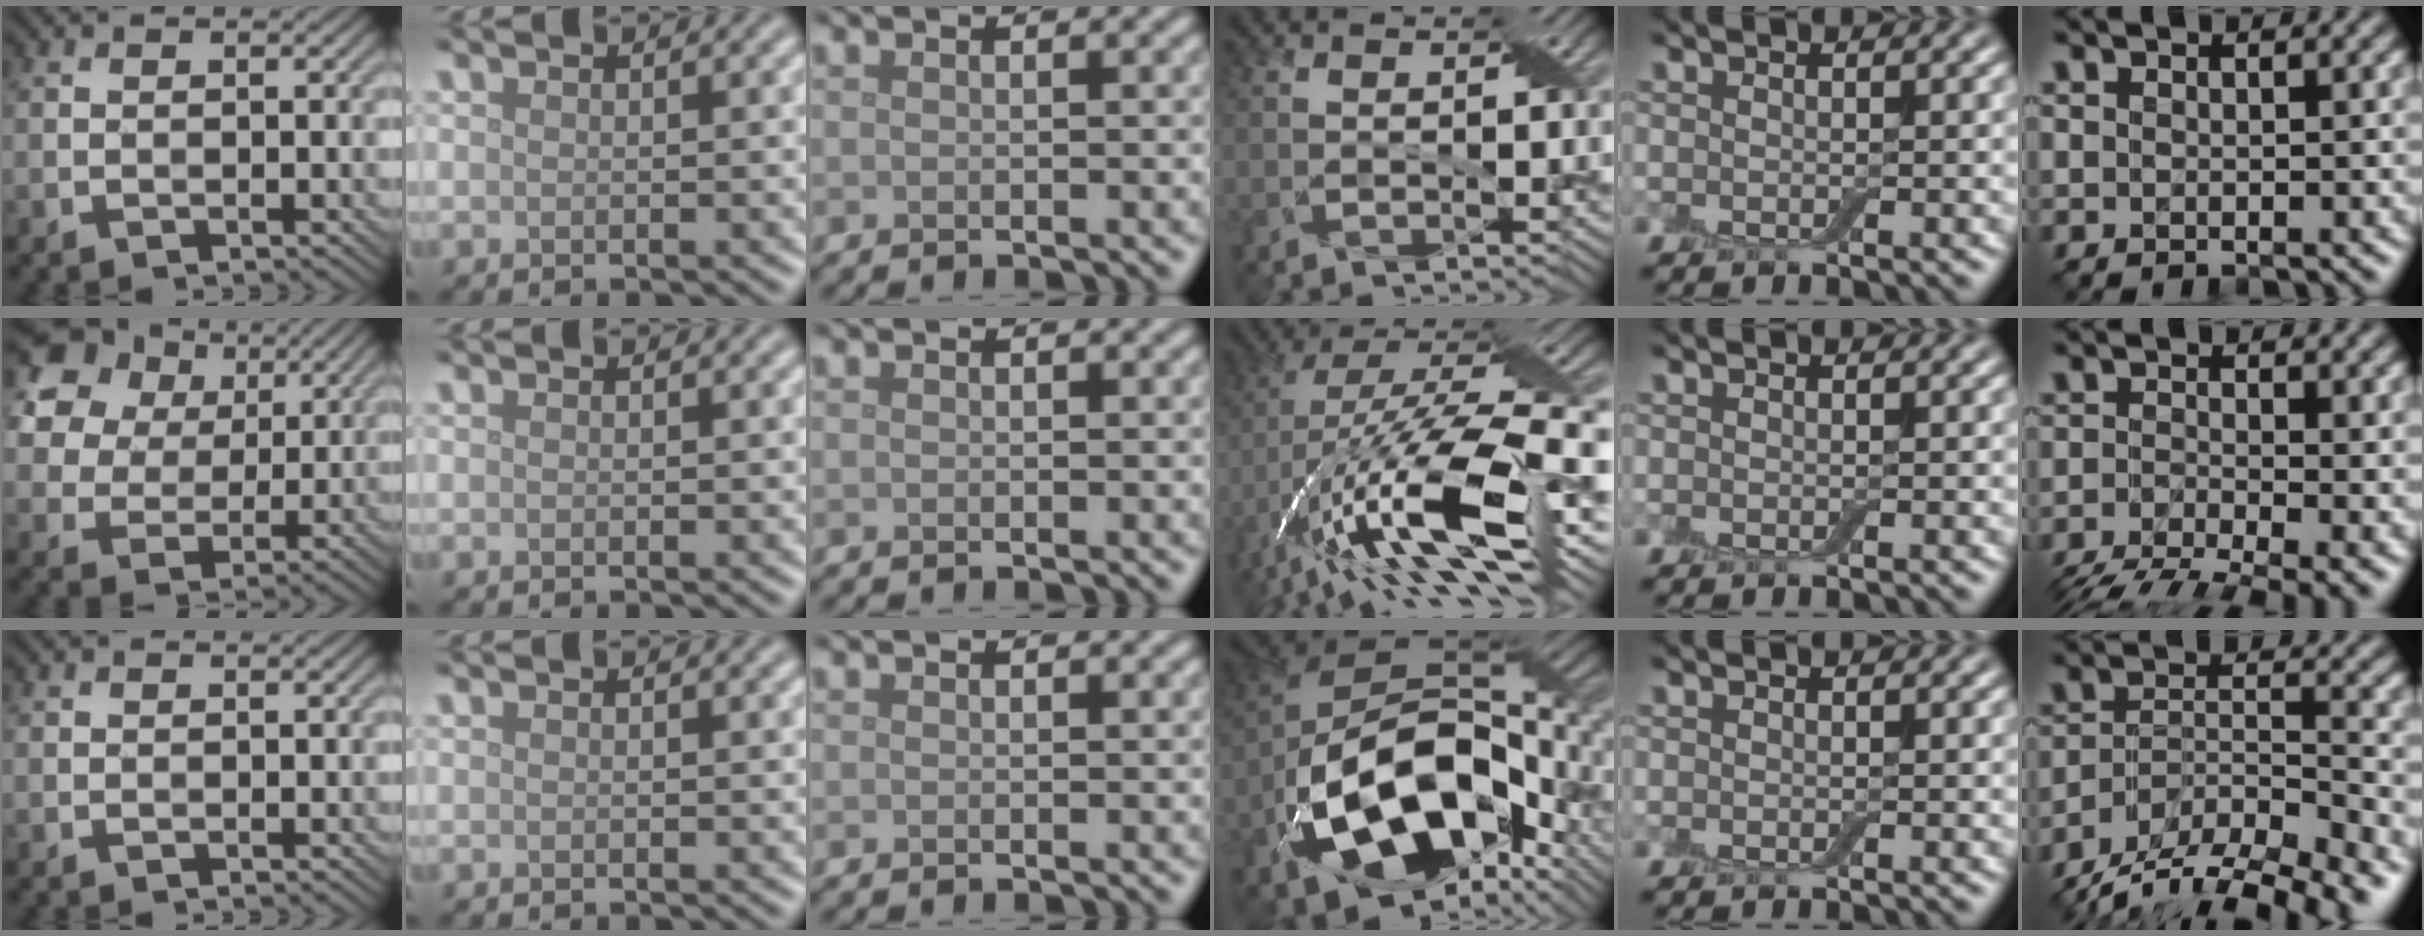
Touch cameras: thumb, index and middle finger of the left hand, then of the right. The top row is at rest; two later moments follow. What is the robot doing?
{"motion": "open", "object": "airpods case & airpods"}